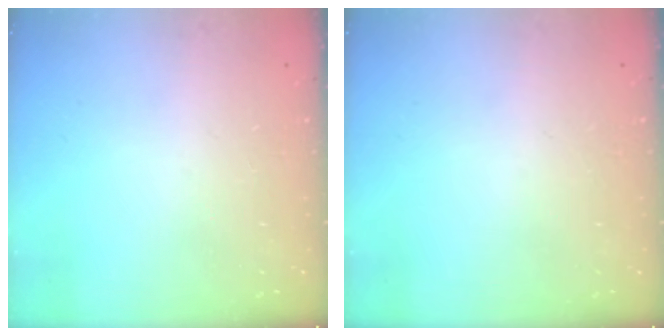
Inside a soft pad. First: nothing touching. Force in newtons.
{"total": 0.0}